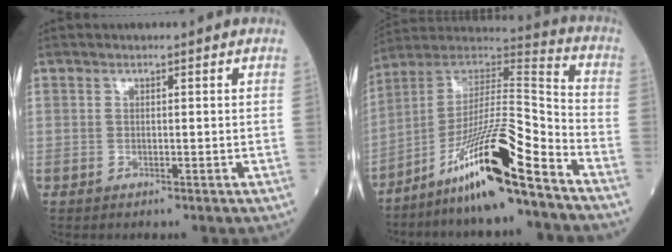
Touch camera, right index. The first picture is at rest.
{"total": 17.1, "force": [-11.2, 0.9, 12.9], "torque": [-0.243, -0.001, -0.198]}